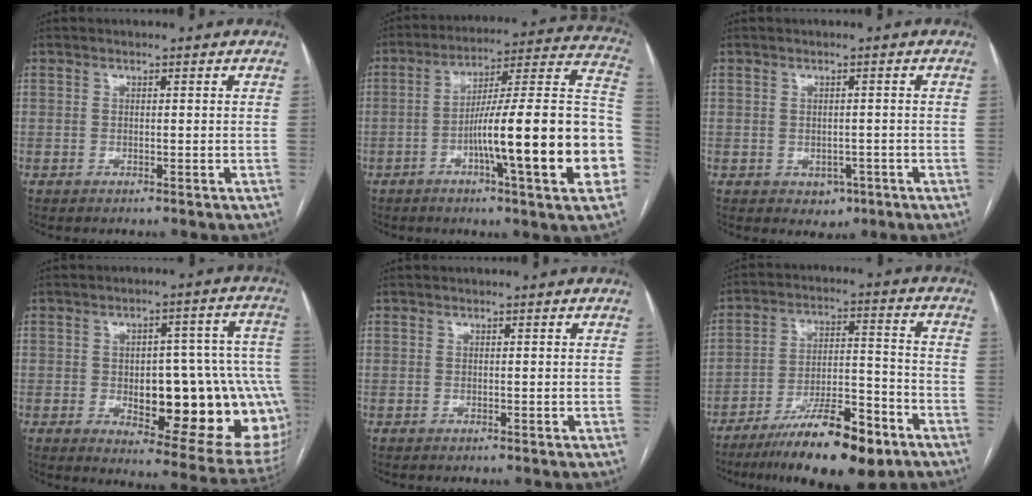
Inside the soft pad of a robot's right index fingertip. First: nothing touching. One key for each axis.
{"total": 23.5, "fx": -6.1, "fy": 1.3, "fz": 22.7, "tx": -0.257, "ty": 0.015, "tz": -0.091}
{"total": 2.8, "fx": -1.1, "fy": 2.1, "fz": 1.4, "tx": -0.011, "ty": 0.002, "tz": -0.005}
{"total": 23.6, "fx": -4.1, "fy": 7.8, "fz": 21.9, "tx": -0.190, "ty": 0.027, "tz": -0.024}
{"total": 0.0}
{"total": 15.3, "fx": -10.0, "fy": 3.4, "fz": 11.1, "tx": -0.182, "ty": -0.001, "tz": -0.165}